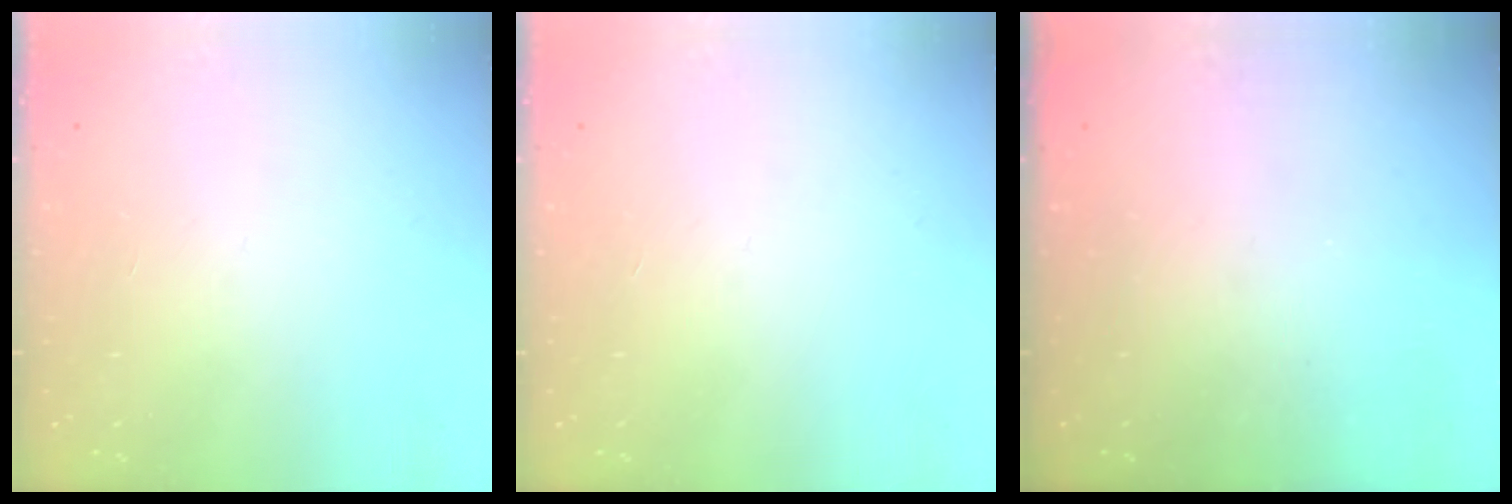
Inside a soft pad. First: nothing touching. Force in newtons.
{"total": 0.0}
{"total": 0.0}